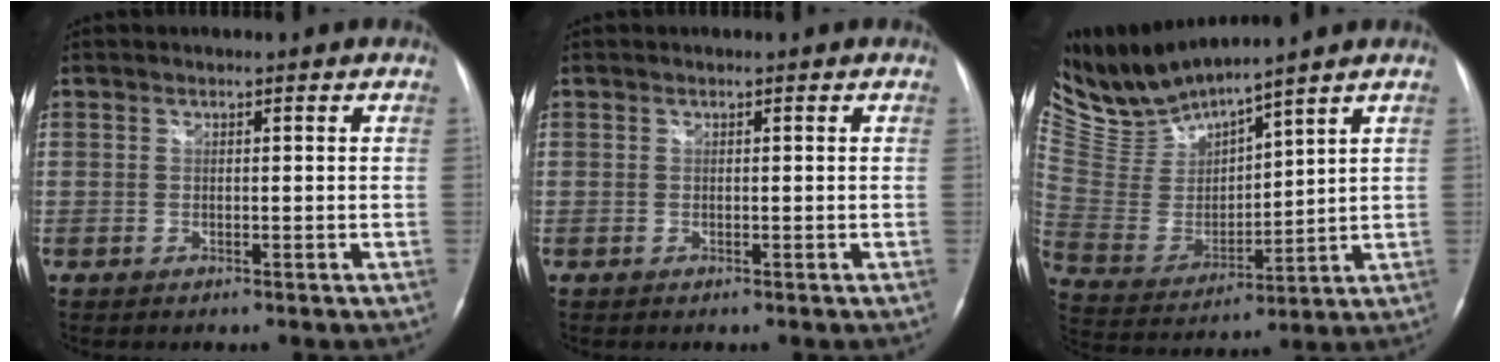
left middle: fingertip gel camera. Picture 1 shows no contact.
{"total": 0.0}
{"total": 9.5, "force": [9.2, -0.9, 2.1], "torque": [-0.068, -0.013, 0.205]}